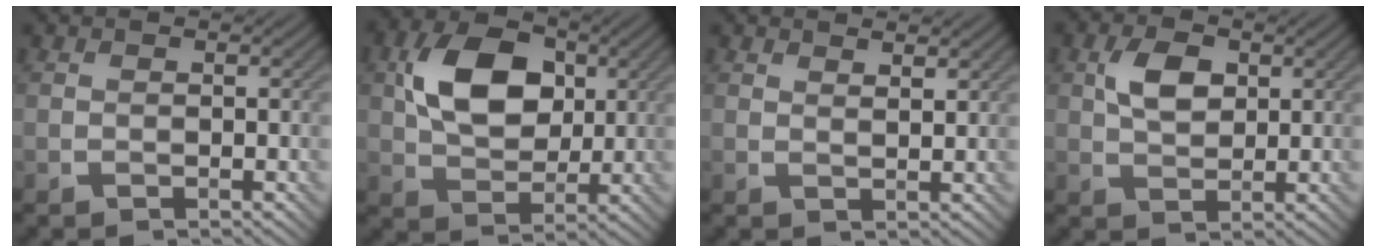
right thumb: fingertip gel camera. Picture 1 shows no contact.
{"total": 10.2, "force": [2.3, 7.1, 7.1], "torque": [-0.142, 0.013, 0.038]}
{"total": 1.8, "force": [1.4, 0.3, 1.1], "torque": [-0.017, -0.004, 0.027]}
{"total": 4.7, "force": [1.4, 3.0, 3.4], "torque": [-0.070, 0.006, 0.022]}